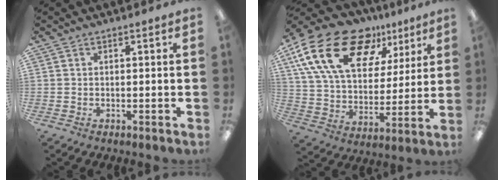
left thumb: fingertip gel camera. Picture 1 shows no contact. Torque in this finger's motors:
{"motor_torque": [-0.17, 0.61, 1.90, -0.87, 0.68]}